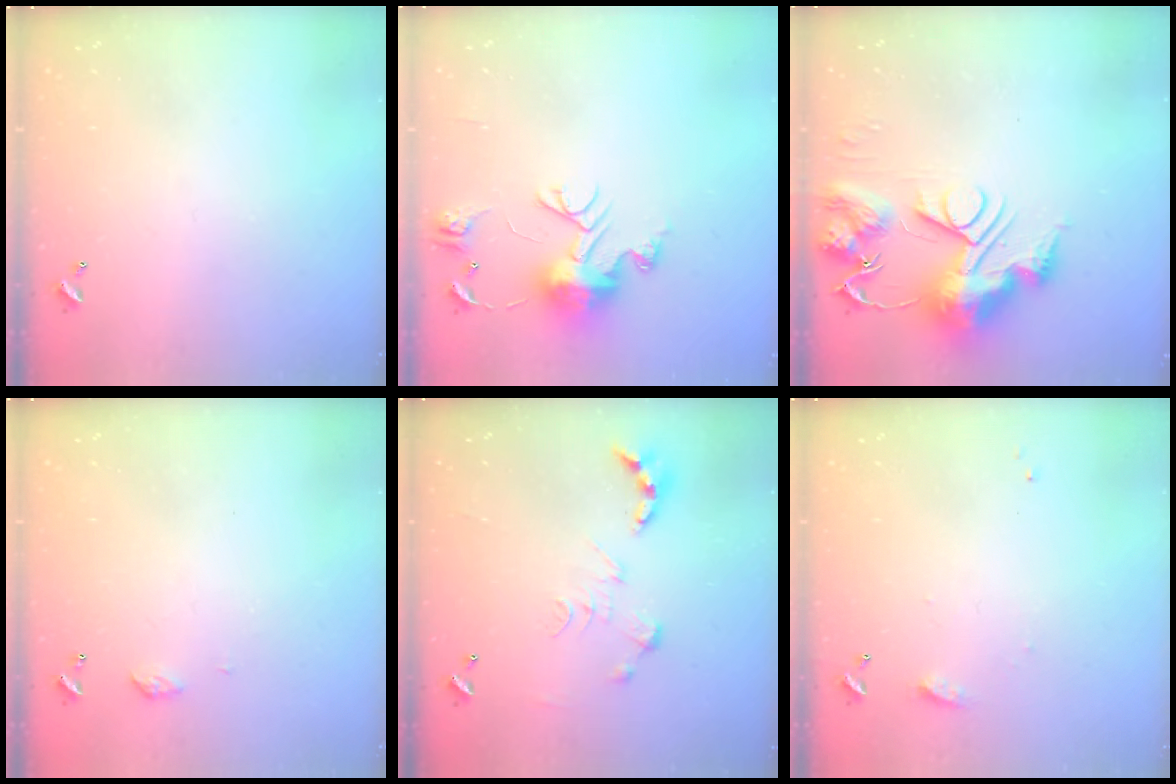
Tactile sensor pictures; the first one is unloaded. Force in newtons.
{"total": 10.8, "press": 10.8, "slide": 1.2}
{"total": 14.3, "press": 14.2, "slide": 1.6}
{"total": 4.6, "press": 4.5, "slide": 0.6}
{"total": 0.0}
{"total": 7.2, "press": 7.2, "slide": 0.7}